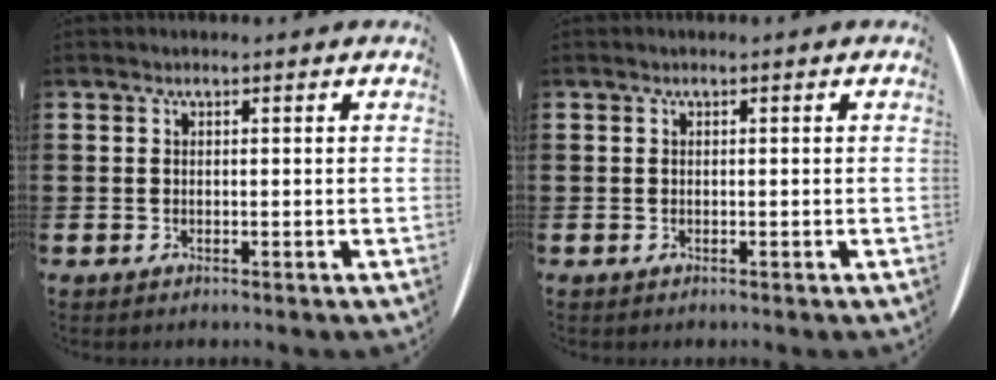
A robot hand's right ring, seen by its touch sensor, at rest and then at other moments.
{"total": 0.0}